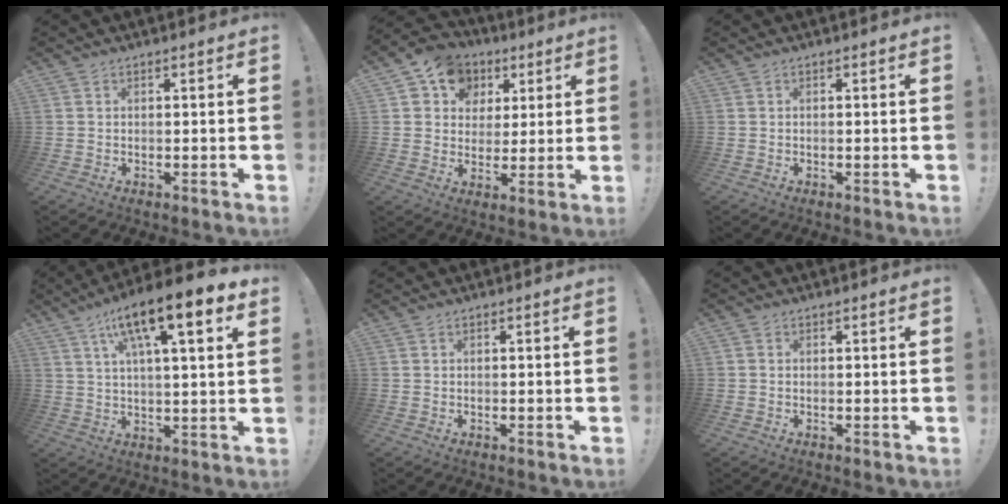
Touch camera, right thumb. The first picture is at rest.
{"total": 11.1, "force": [4.6, 9.5, 3.3], "torque": [-0.045, -0.021, 0.091]}
{"total": 0.0}
{"total": 14.2, "force": [7.0, 3.1, 12.0], "torque": [-0.189, -0.029, 0.104]}
{"total": 0.0}
{"total": 0.6, "force": [0.0, 0.5, -0.3], "torque": [0.004, 0.002, -0.001]}